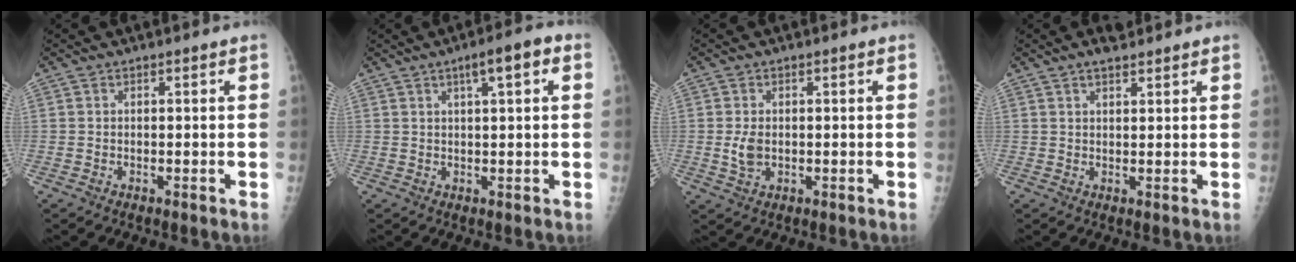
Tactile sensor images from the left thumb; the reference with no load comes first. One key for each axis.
{"total": 5.5, "fx": 2.3, "fy": 1.0, "fz": 4.8, "tx": -0.066, "ty": 0.009, "tz": 0.030}
{"total": 3.3, "fx": -0.2, "fy": 2.2, "fz": 2.5, "tx": -0.048, "ty": -0.004, "tz": -0.002}
{"total": 3.0, "fx": 2.3, "fy": 1.1, "fz": 1.5, "tx": -0.018, "ty": -0.009, "tz": 0.035}